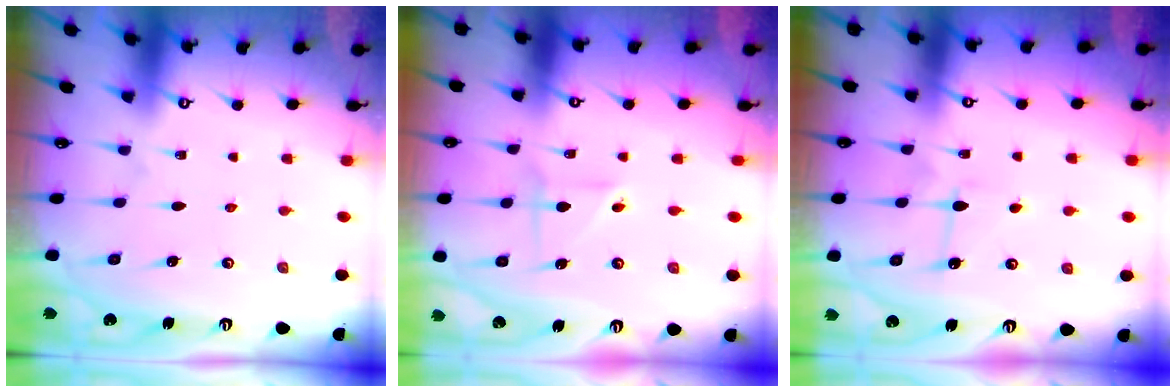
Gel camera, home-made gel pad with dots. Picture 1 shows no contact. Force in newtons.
{"total": 2.1, "press": 2.1, "slide": 0.6}
{"total": 6.0, "press": 6.0, "slide": 0.8}